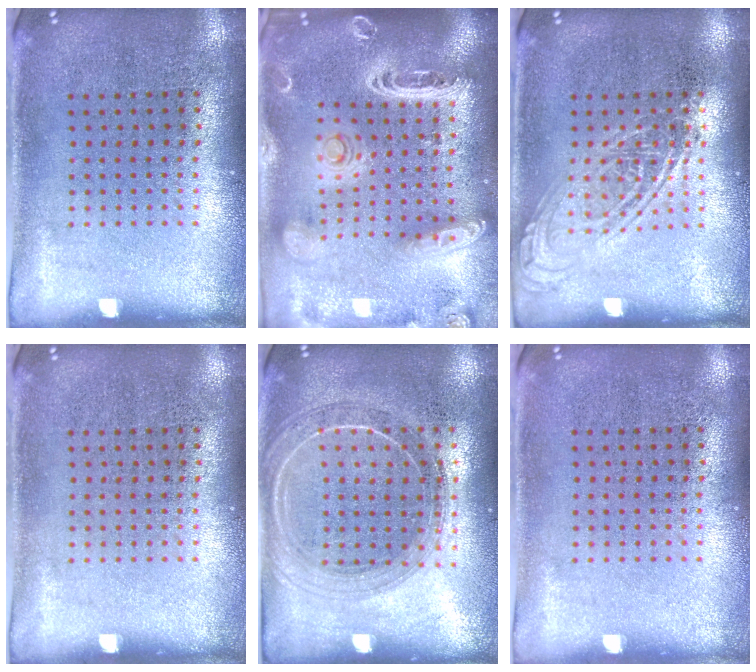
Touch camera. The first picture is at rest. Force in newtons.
{"total": 3.2, "press": 2.7, "slide": 1.8}
{"total": 2.4, "press": 2.3, "slide": 0.3}
{"total": 0.0}
{"total": 1.7, "press": 1.6, "slide": 0.6}
{"total": 0.0}